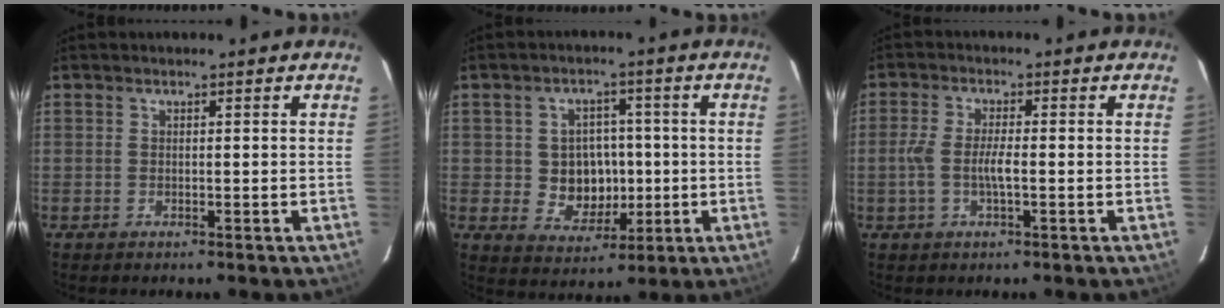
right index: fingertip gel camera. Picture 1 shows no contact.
{"total": 8.2, "force": [-0.5, 7.4, 3.4], "torque": [-0.076, 0.010, 0.007]}
{"total": 4.8, "force": [-1.1, 1.1, 4.5], "torque": [-0.093, 0.002, -0.022]}